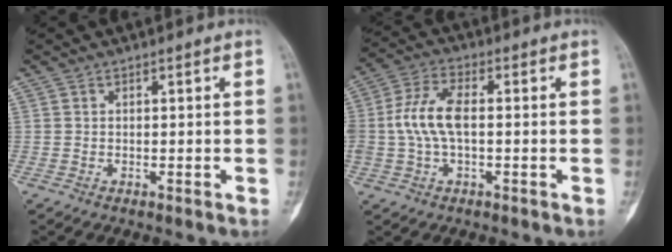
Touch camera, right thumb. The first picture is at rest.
{"total": 8.8, "force": [0.0, 4.2, 7.7], "torque": [-0.176, 0.024, -0.003]}